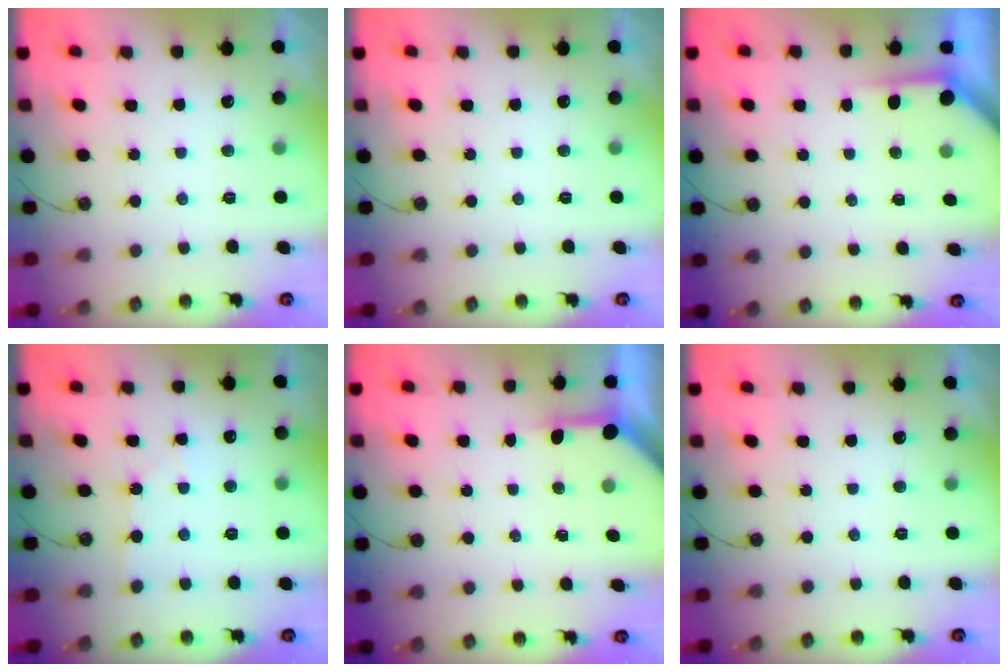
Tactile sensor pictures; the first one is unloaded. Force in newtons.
{"total": 0.0}
{"total": 3.5, "press": 3.5, "slide": 0.3}
{"total": 4.6, "press": 4.6, "slide": 0.7}
{"total": 3.5, "press": 3.5, "slide": 0.5}
{"total": 0.0}